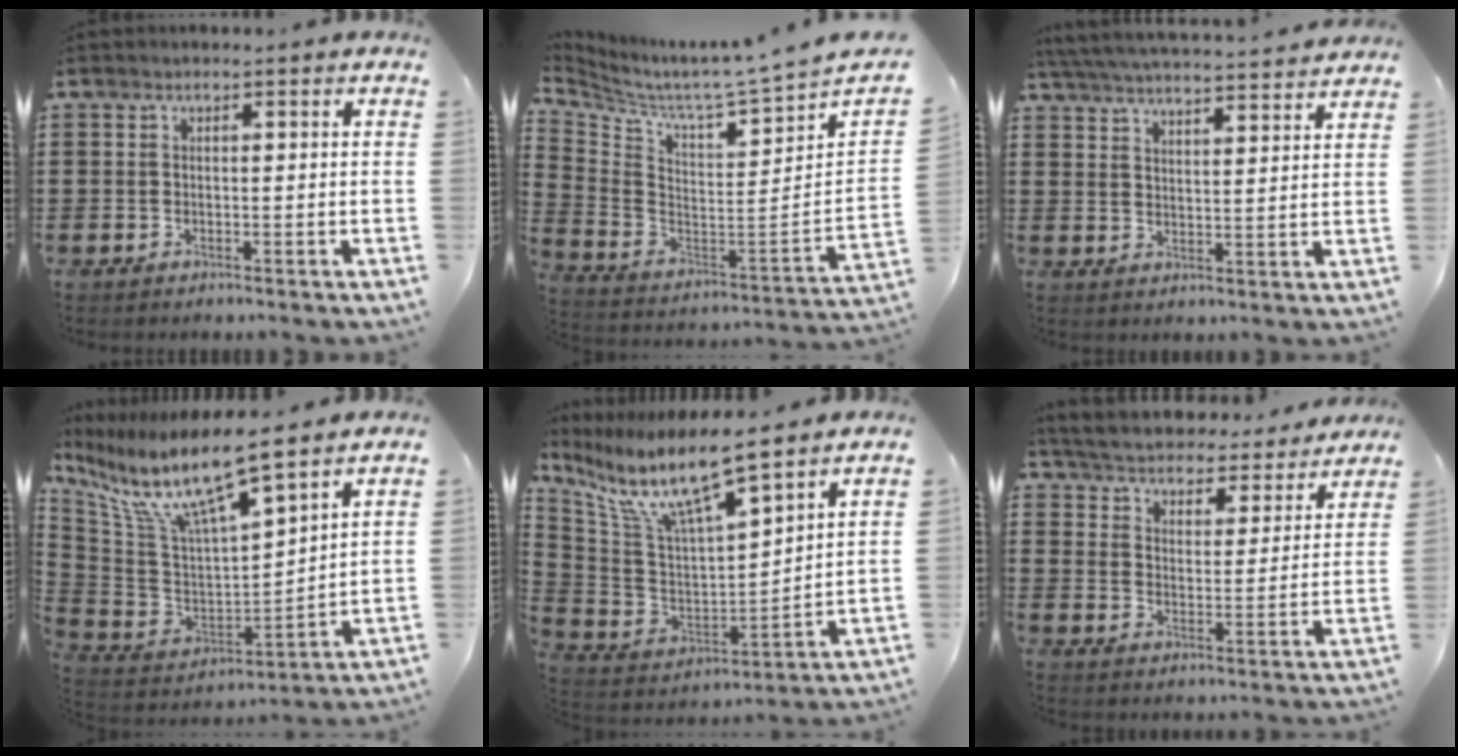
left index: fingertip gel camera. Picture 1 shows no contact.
{"total": 4.8, "force": [4.4, -1.3, 1.4], "torque": [-0.059, -0.073, 0.064]}
{"total": 5.1, "force": [5.1, -0.5, 0.8], "torque": [-0.038, -0.036, 0.087]}
{"total": 11.2, "force": [8.0, 1.4, 7.7], "torque": [-0.186, -0.057, 0.130]}
{"total": 10.0, "force": [7.3, 1.1, 6.7], "torque": [-0.157, -0.051, 0.120]}
{"total": 4.2, "force": [4.2, 0.0, 0.1], "torque": [-0.029, -0.038, 0.066]}